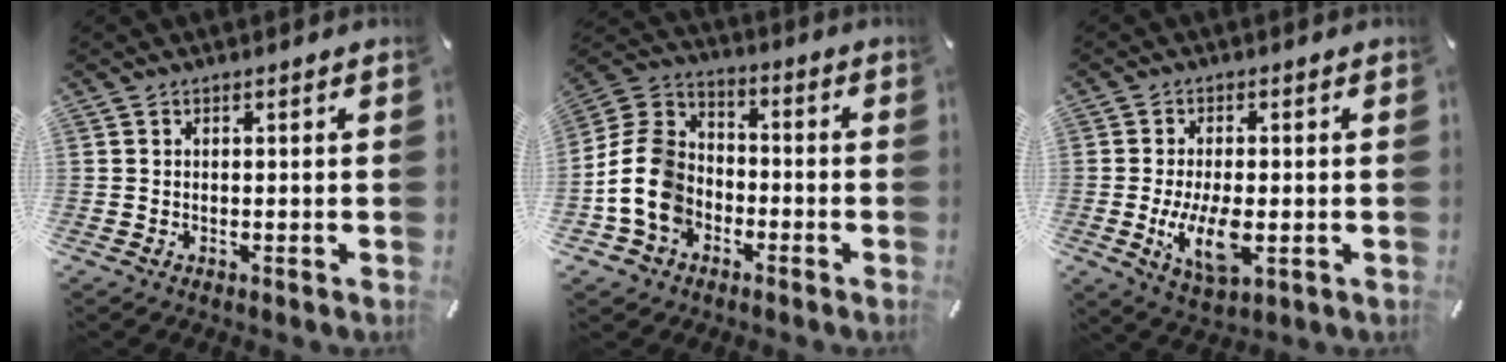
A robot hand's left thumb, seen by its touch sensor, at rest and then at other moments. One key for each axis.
{"total": 13.5, "fx": -4.3, "fy": 11.0, "fz": 6.6, "tx": -0.152, "ty": 0.035, "tz": -0.078}
{"total": 10.0, "fx": -1.9, "fy": 4.6, "fz": 8.6, "tx": -0.176, "ty": -0.014, "tz": -0.029}